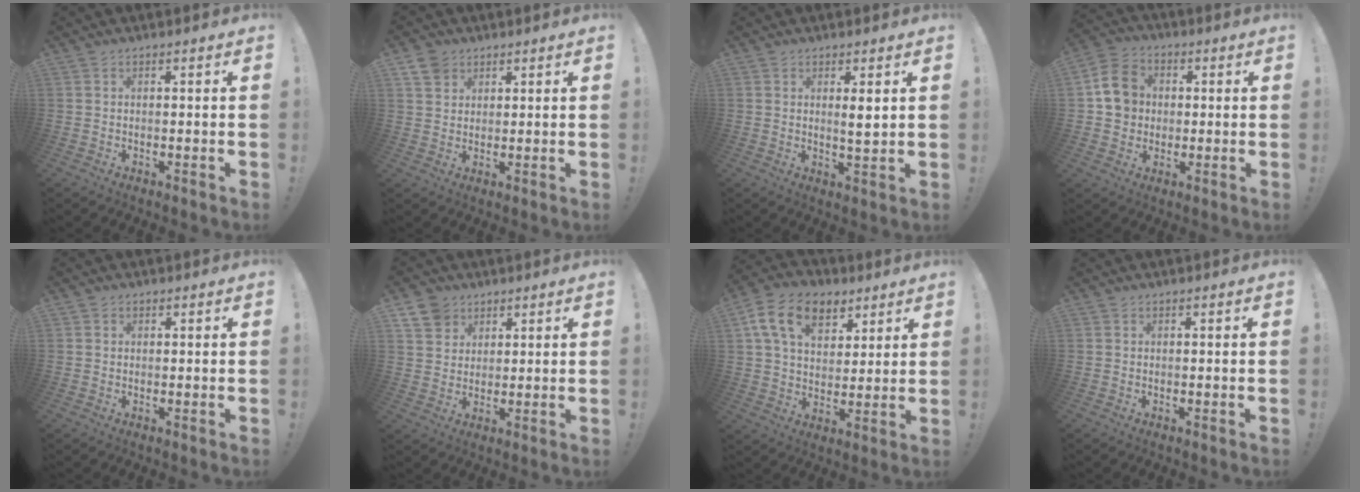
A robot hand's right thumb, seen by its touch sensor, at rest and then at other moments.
{"total": 5.0, "force": [3.3, 3.5, 1.3], "torque": [-0.018, -0.017, 0.063]}
{"total": 3.5, "force": [1.1, 0.4, 3.3], "torque": [-0.046, -0.014, 0.014]}
{"total": 10.9, "force": [1.4, 9.7, 4.9], "torque": [-0.060, 0.014, 0.034]}
{"total": 0.7, "force": [0.3, 0.6, 0.1], "torque": [0.000, 0.001, 0.005]}
{"total": 7.3, "force": [4.6, 5.5, 1.4], "torque": [-0.021, -0.030, 0.091]}
{"total": 15.3, "force": [7.5, 10.1, 8.7], "torque": [-0.147, -0.023, 0.142]}
{"total": 0.0}